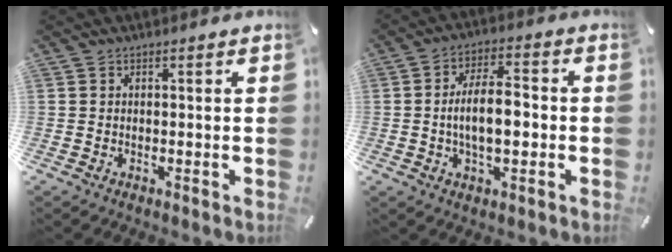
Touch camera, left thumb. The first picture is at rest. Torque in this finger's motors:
{"motor_torque": [1.63, 1.57, 1.12, -0.24, 0.12]}